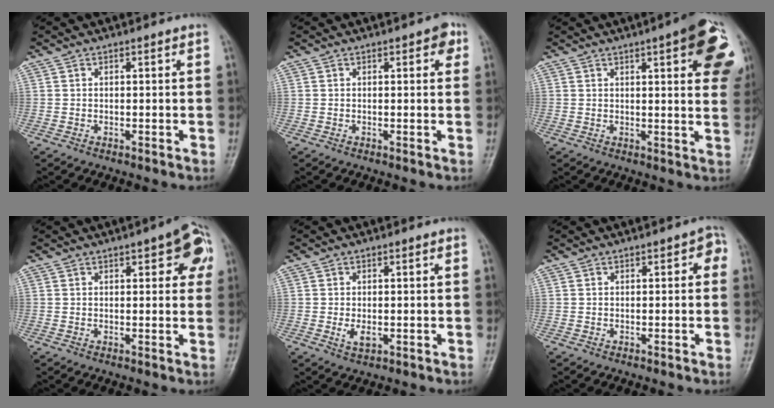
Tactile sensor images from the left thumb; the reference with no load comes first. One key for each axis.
{"total": 2.7, "fx": 1.0, "fy": 1.2, "fz": 2.1, "tx": -0.017, "ty": 0.001, "tz": 0.007}
{"total": 14.9, "fx": 5.5, "fy": 3.8, "fz": 13.3, "tx": -0.136, "ty": -0.012, "tz": 0.057}
{"total": 8.1, "fx": 3.1, "fy": 3.2, "fz": 6.8, "tx": -0.054, "ty": 0.003, "tz": 0.027}
{"total": 3.3, "fx": -0.6, "fy": 1.6, "fz": 2.8, "tx": -0.050, "ty": 0.002, "tz": -0.008}
{"total": 2.5, "fx": 0.2, "fy": 1.3, "fz": 2.1, "tx": -0.011, "ty": 0.009, "tz": -0.007}